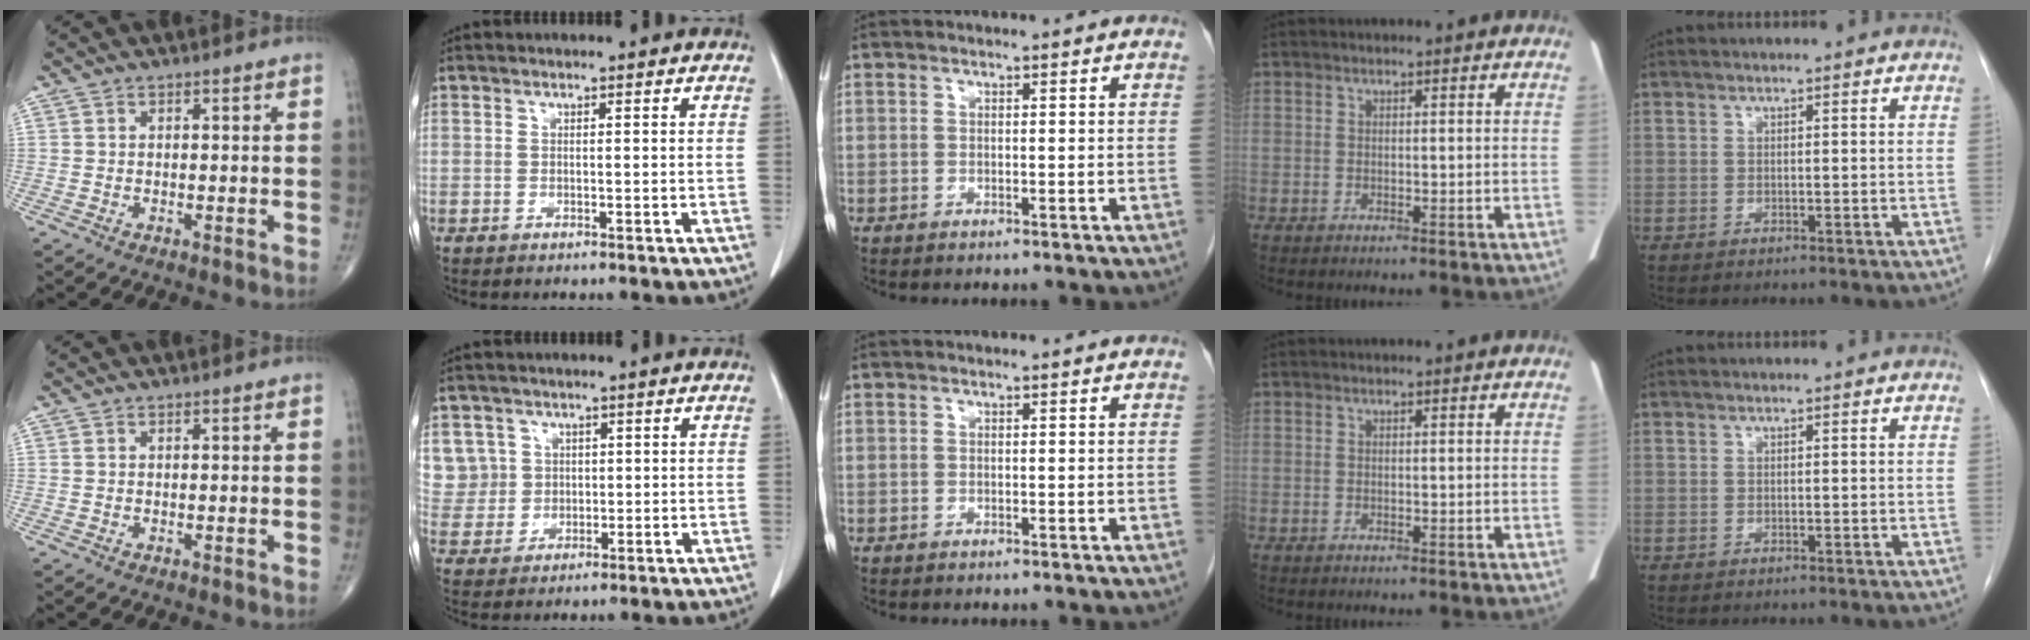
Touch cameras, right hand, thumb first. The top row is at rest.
{"index": {"total": 7.2, "force": [2.5, 6.7, 0.0], "torque": [0.002, 0.022, 0.063]}}